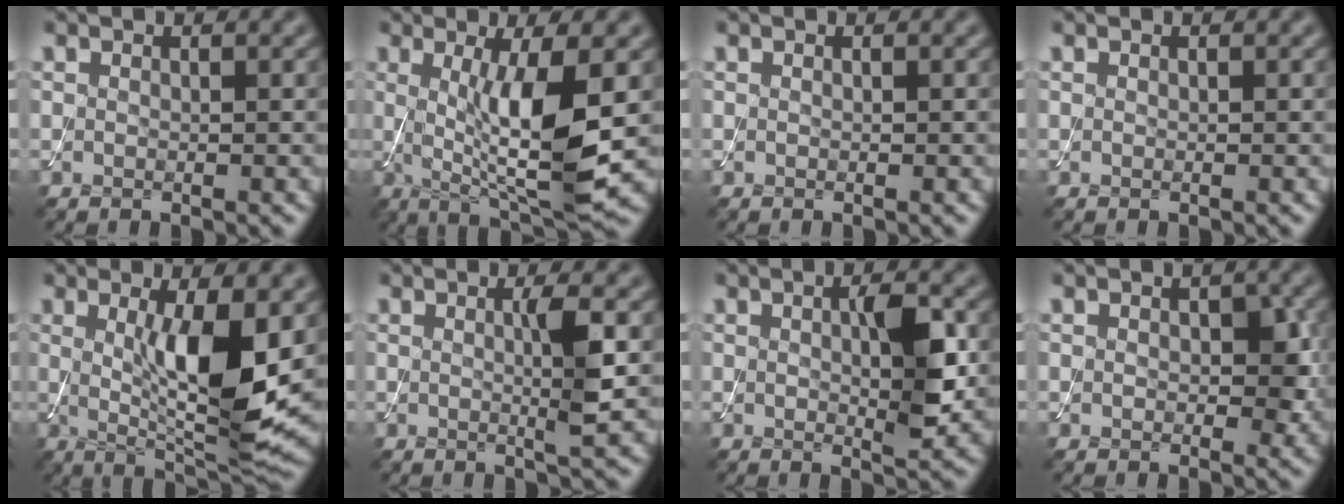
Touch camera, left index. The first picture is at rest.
{"total": 8.1, "force": [0.3, 1.6, 7.9], "torque": [-0.129, -0.016, 0.015]}
{"total": 0.0}
{"total": 0.0}
{"total": 9.1, "force": [0.8, 2.2, 8.8], "torque": [-0.139, -0.023, 0.023]}
{"total": 3.1, "force": [0.1, 0.3, 3.1], "torque": [-0.053, -0.005, -0.001]}
{"total": 4.2, "force": [0.4, 1.1, 4.0], "torque": [-0.067, -0.001, 0.007]}
{"total": 2.9, "force": [0.2, 1.7, 2.3], "torque": [-0.030, -0.002, 0.002]}